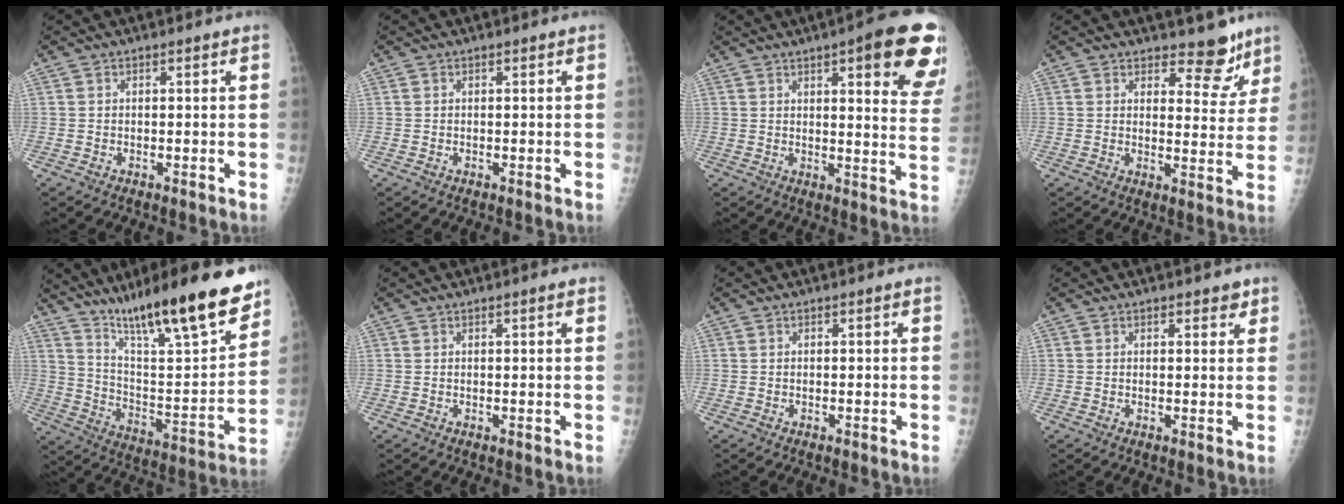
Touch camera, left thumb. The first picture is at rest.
{"total": 0.0}
{"total": 18.1, "force": [9.5, 4.4, 14.8], "torque": [-0.153, -0.037, 0.106]}
{"total": 7.4, "force": [6.0, 3.4, 2.6], "torque": [0.003, -0.046, 0.080]}
{"total": 24.7, "force": [17.9, 4.0, 16.6], "torque": [-0.236, -0.077, 0.300]}
{"total": 1.1, "force": [0.6, 0.1, 0.9], "torque": [-0.014, 0.000, 0.007]}
{"total": 0.0}
{"total": 2.1, "force": [1.5, 1.1, 1.1], "torque": [0.004, -0.006, 0.016]}